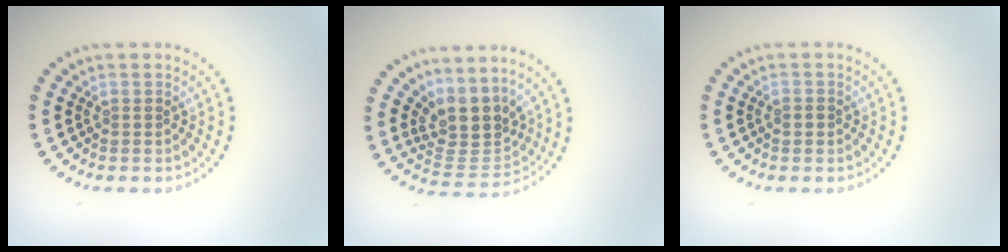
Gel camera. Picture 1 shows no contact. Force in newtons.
{"total": 4.0, "press": 3.1, "slide": 2.5}
{"total": 1.2, "press": 1.2, "slide": 0.1}